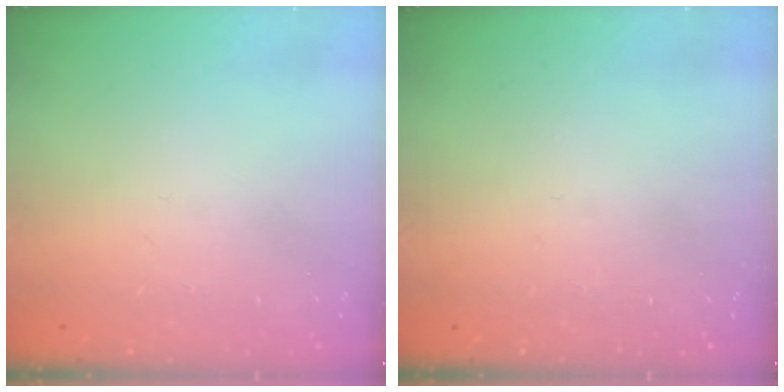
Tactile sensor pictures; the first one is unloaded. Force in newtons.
{"total": 0.0}